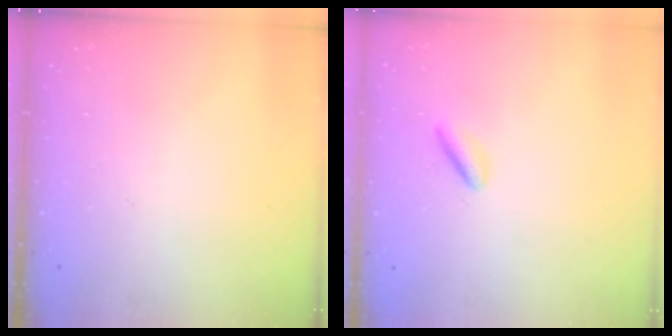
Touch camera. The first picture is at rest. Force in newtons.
{"total": 2.8, "press": 2.6, "slide": 1.0}